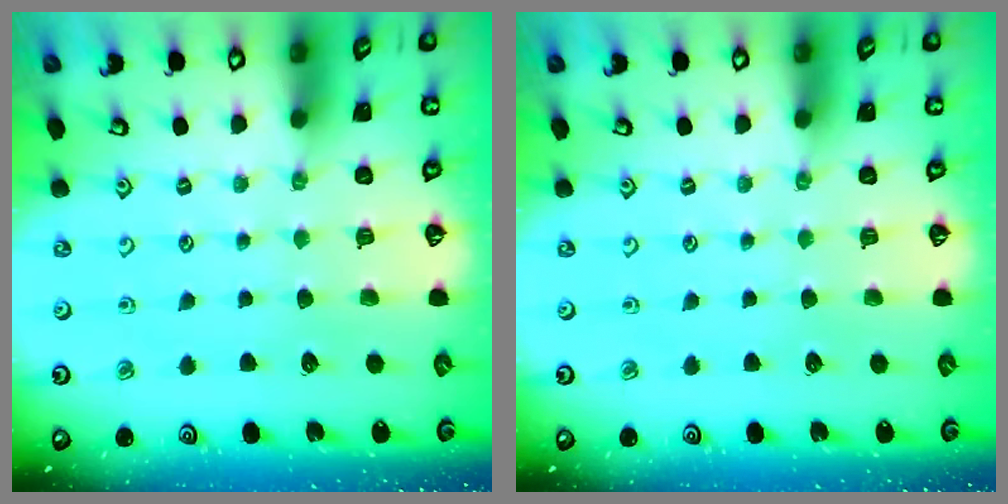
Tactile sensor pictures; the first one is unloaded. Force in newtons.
{"total": 0.0}